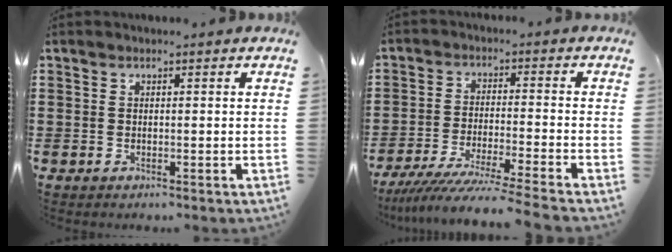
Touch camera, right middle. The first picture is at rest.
{"total": 6.9, "force": [-6.3, -0.8, 2.6], "torque": [-0.054, -0.021, -0.125]}